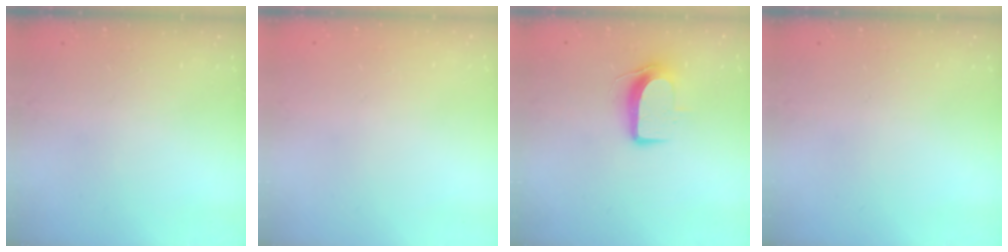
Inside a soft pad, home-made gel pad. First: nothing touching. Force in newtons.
{"total": 0.0}
{"total": 9.3, "press": 9.3, "slide": 1.1}
{"total": 0.0}